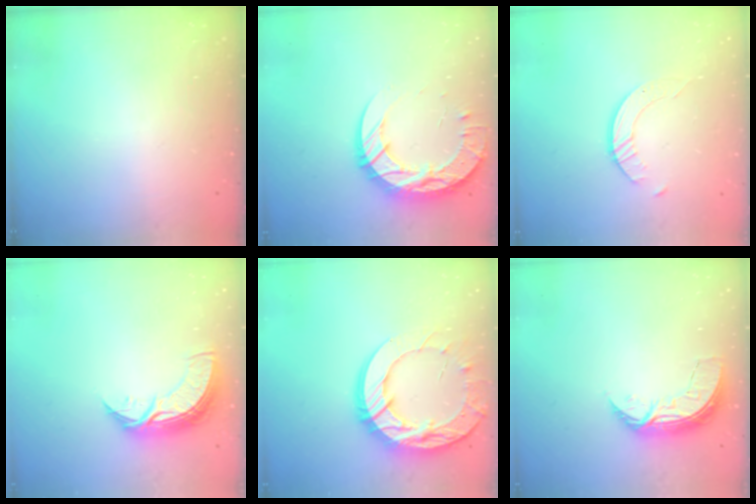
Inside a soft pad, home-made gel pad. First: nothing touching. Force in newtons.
{"total": 18.6, "press": 18.5, "slide": 1.6}
{"total": 2.5, "press": 2.5, "slide": 0.3}
{"total": 9.5, "press": 9.5, "slide": 0.8}
{"total": 21.2, "press": 21.1, "slide": 2.1}
{"total": 7.3, "press": 7.3, "slide": 0.7}